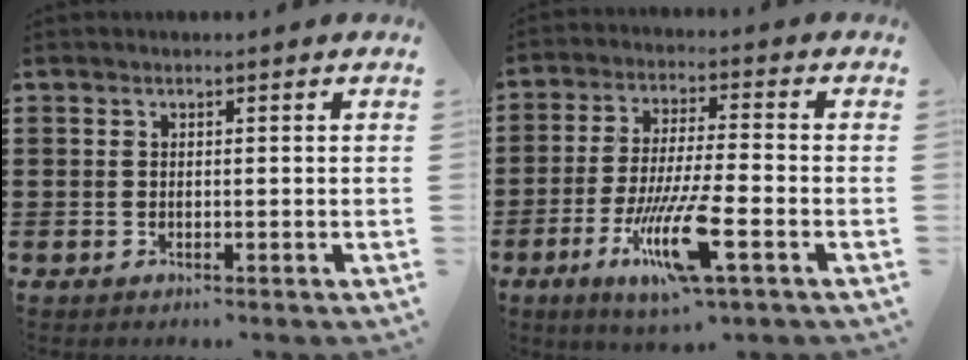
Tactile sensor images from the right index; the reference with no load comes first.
{"total": 12.1, "force": [-5.2, 2.2, 10.7], "torque": [-0.222, -0.010, -0.098]}